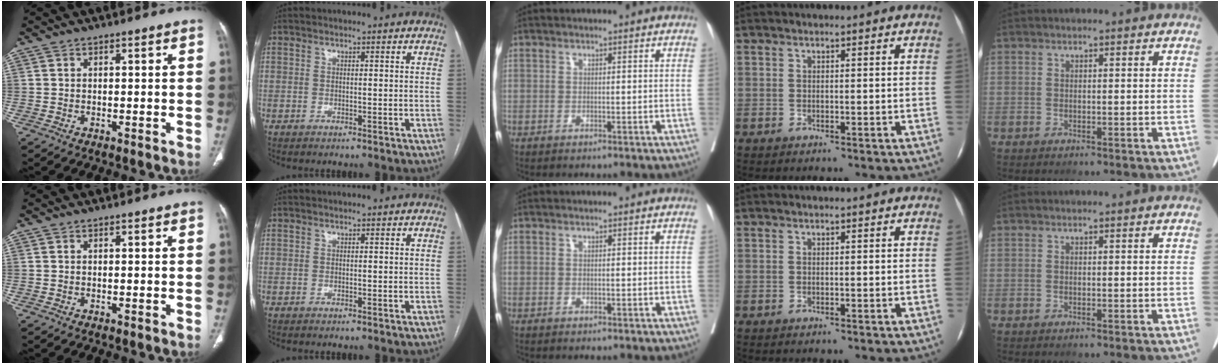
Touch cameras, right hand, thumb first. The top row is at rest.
{}